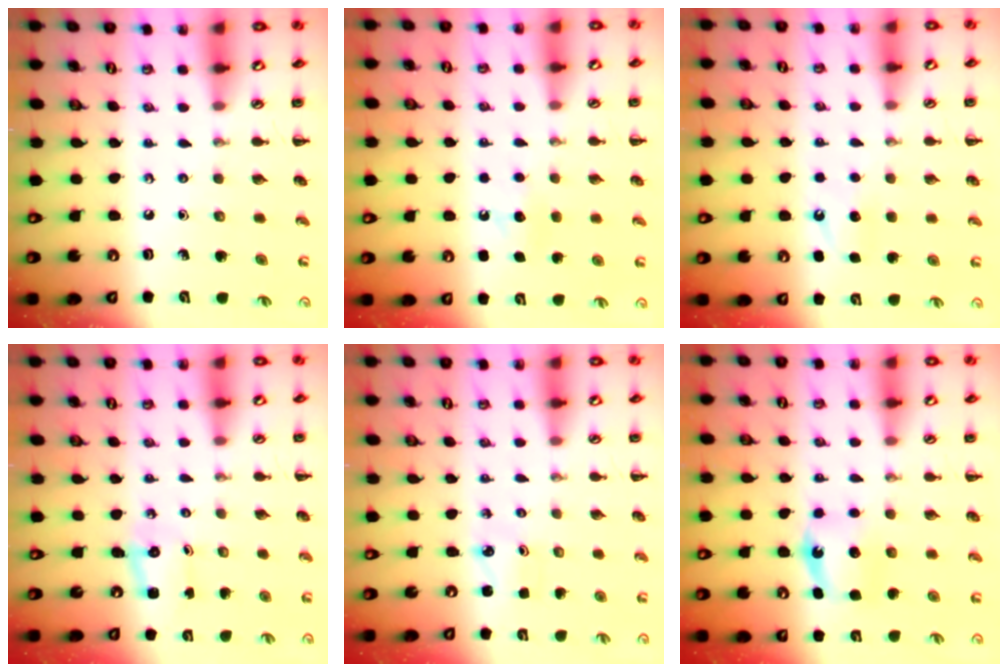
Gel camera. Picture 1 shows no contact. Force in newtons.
{"total": 5.7, "press": 5.5, "slide": 1.6}
{"total": 4.1, "press": 3.9, "slide": 1.1}
{"total": 2.4, "press": 2.4, "slide": 0.6}
{"total": 1.9, "press": 1.8, "slide": 0.5}
{"total": 5.4, "press": 5.3, "slide": 0.9}